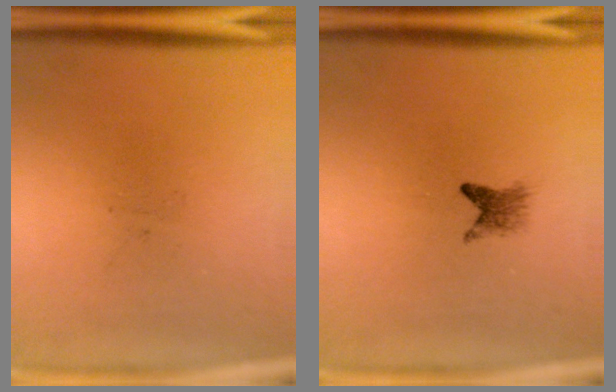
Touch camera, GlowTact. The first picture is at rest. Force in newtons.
{"total": 2.0}